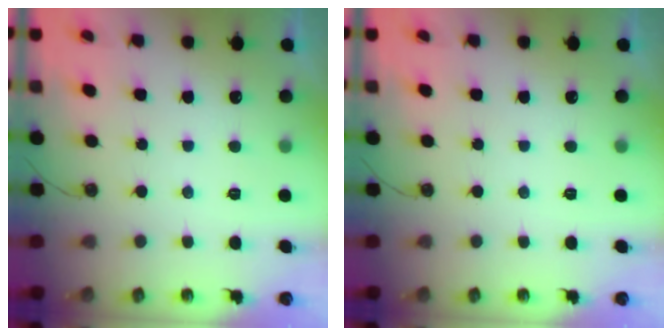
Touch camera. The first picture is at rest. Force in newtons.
{"total": 0.0}